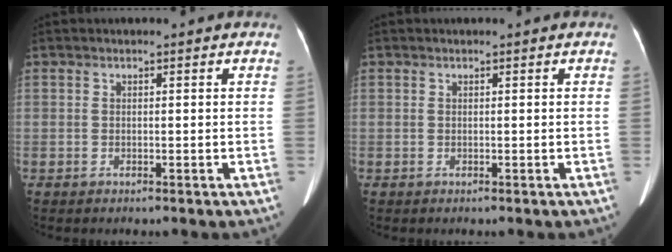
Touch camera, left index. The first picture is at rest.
{"total": 0.0}